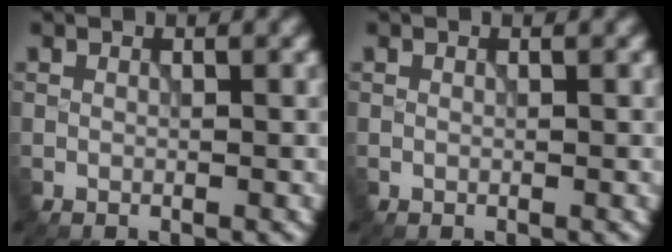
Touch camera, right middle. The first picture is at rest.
{"total": 0.0}